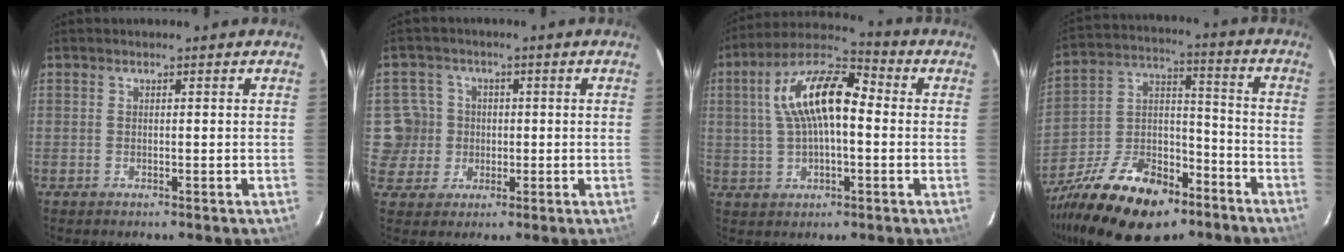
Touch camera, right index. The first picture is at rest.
{"total": 6.1, "force": [-0.1, 6.1, 0.5], "torque": [-0.014, 0.013, -0.002]}
{"total": 13.9, "force": [1.4, 6.1, 12.4], "torque": [-0.235, 0.030, 0.018]}
{"total": 21.6, "force": [-13.9, 11.6, 11.8], "torque": [-0.244, 0.014, -0.228]}